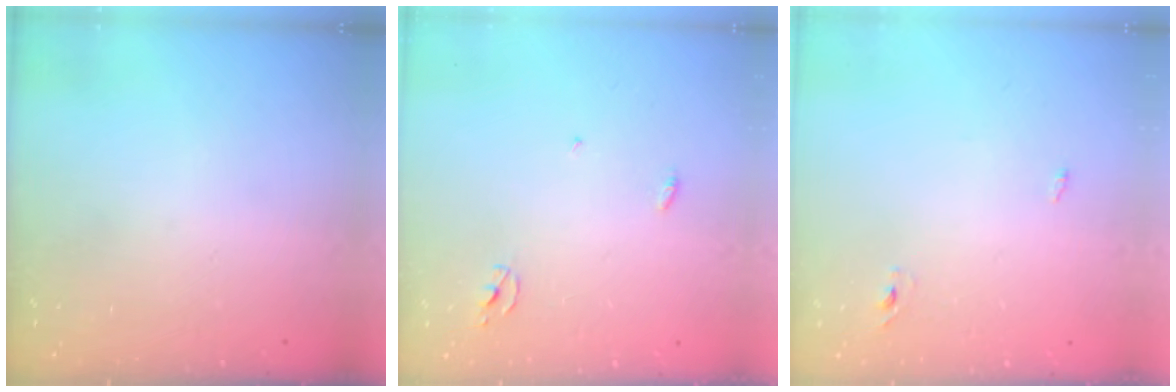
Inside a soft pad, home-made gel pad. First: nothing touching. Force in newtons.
{"total": 2.3, "press": 2.3, "slide": 0.1}
{"total": 2.3, "press": 2.1, "slide": 1.0}